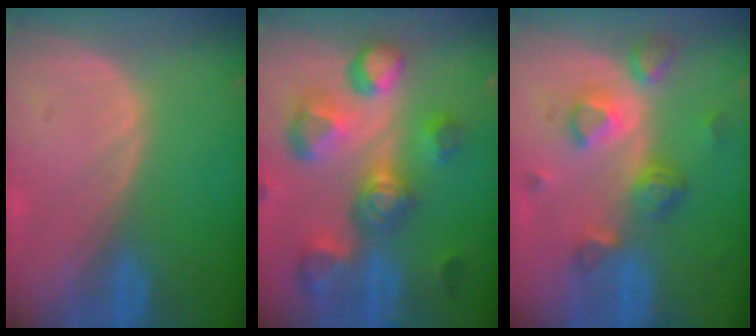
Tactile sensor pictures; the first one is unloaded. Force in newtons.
{"total": 11.3, "press": 10.1, "slide": 5.1}
{"total": 7.9, "press": 7.0, "slide": 3.7}